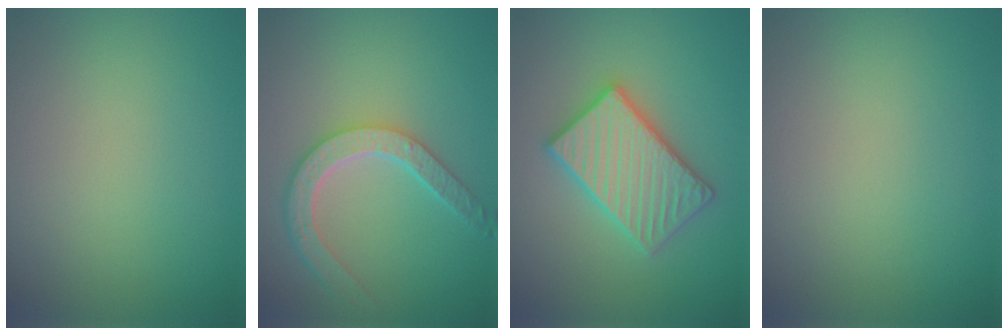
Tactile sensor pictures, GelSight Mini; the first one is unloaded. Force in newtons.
{"total": 4.7, "press": 4.0, "slide": 2.6}
{"total": 5.5, "press": 5.5, "slide": 0.8}
{"total": 0.0}